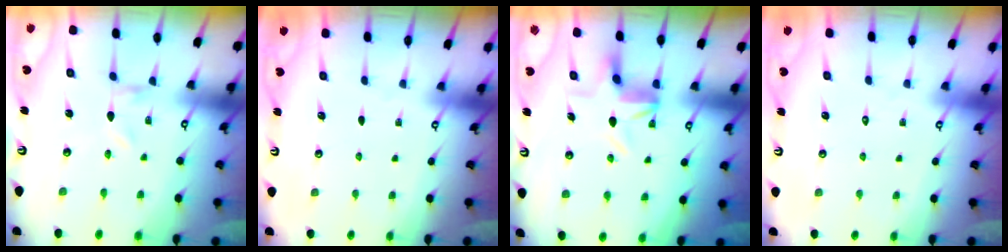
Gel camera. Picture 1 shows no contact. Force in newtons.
{"total": 0.0}
{"total": 6.2, "press": 5.8, "slide": 2.2}
{"total": 1.6, "press": 1.6, "slide": 0.1}